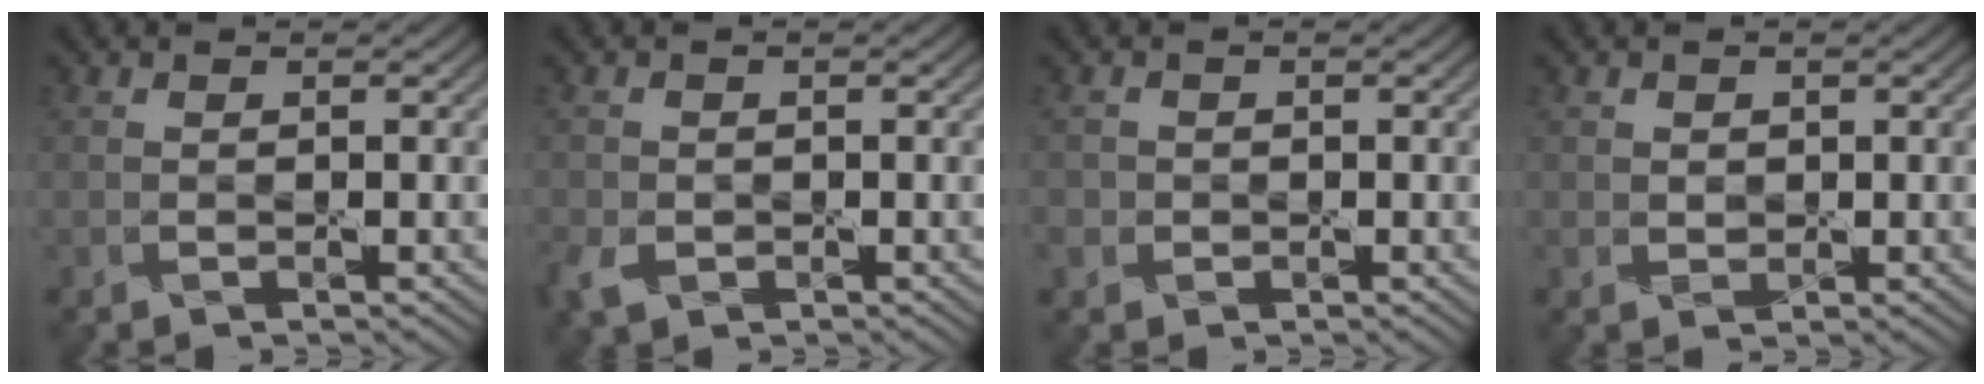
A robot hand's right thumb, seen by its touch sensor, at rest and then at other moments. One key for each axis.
{"total": 3.0, "fx": -1.4, "fy": 2.1, "fz": 1.5, "tx": -0.044, "ty": -0.014, "tz": -0.032}
{"total": 1.8, "fx": -0.5, "fy": 1.7, "fz": 0.3, "tx": -0.006, "ty": -0.006, "tz": -0.012}
{"total": 1.1, "fx": 0.3, "fy": 1.0, "fz": 0.4, "tx": -0.013, "ty": -0.005, "tz": 0.006}